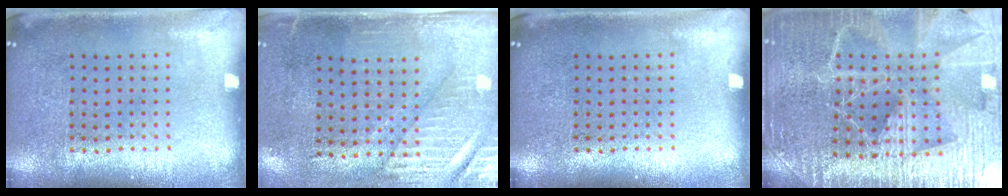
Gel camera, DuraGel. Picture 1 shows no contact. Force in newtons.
{"total": 3.0, "press": 2.6, "slide": 1.6}
{"total": 0.0}
{"total": 4.8, "press": 4.5, "slide": 1.7}